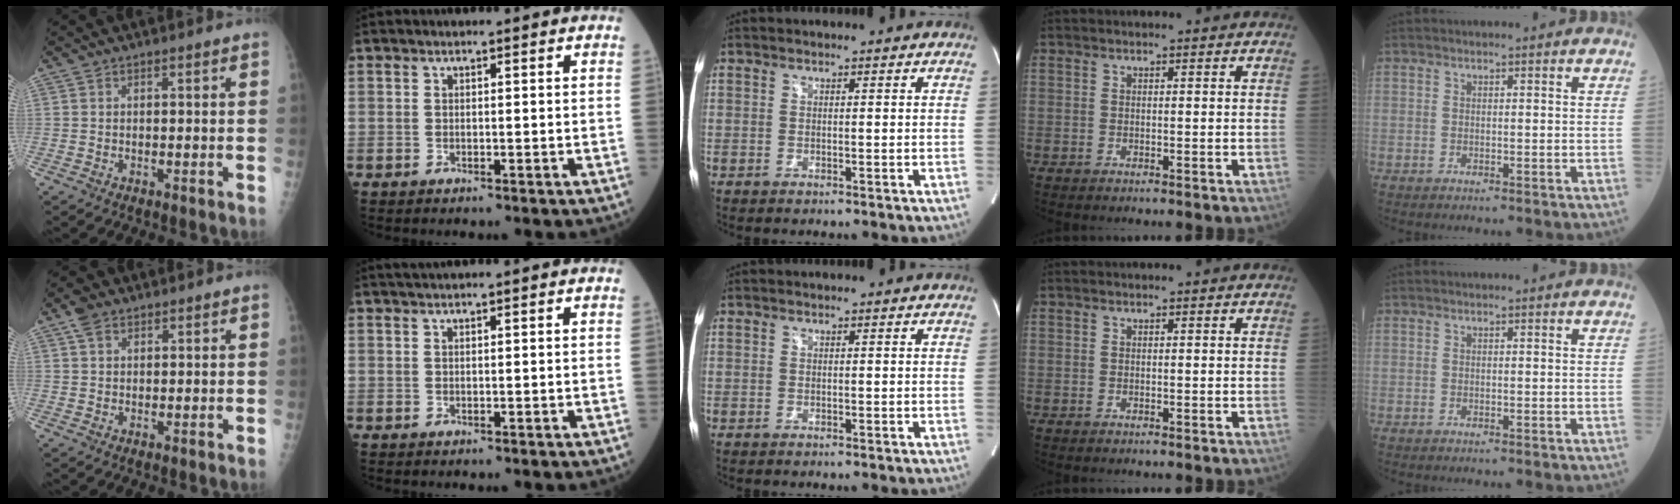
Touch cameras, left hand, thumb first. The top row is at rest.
{"thumb": {"total": 3.0, "force": [1.8, 1.9, 1.5], "torque": [-0.025, 0.001, 0.037]}, "index": {"total": 1.4, "force": [1.1, -0.3, 0.8], "torque": [-0.020, 0.011, 0.025]}}